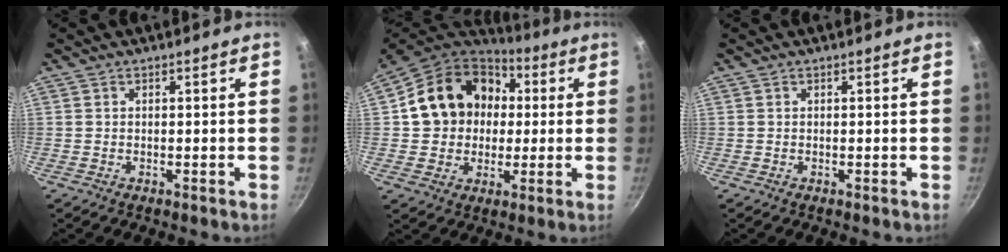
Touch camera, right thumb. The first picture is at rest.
{"total": 18.5, "force": [2.6, 15.6, 9.5], "torque": [-0.141, 0.036, 0.038]}
{"total": 0.0}